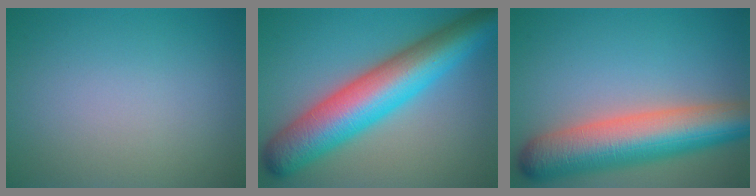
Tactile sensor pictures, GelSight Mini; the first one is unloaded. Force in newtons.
{"total": 11.0, "press": 11.0, "slide": 0.2}
{"total": 9.9, "press": 9.9, "slide": 0.4}